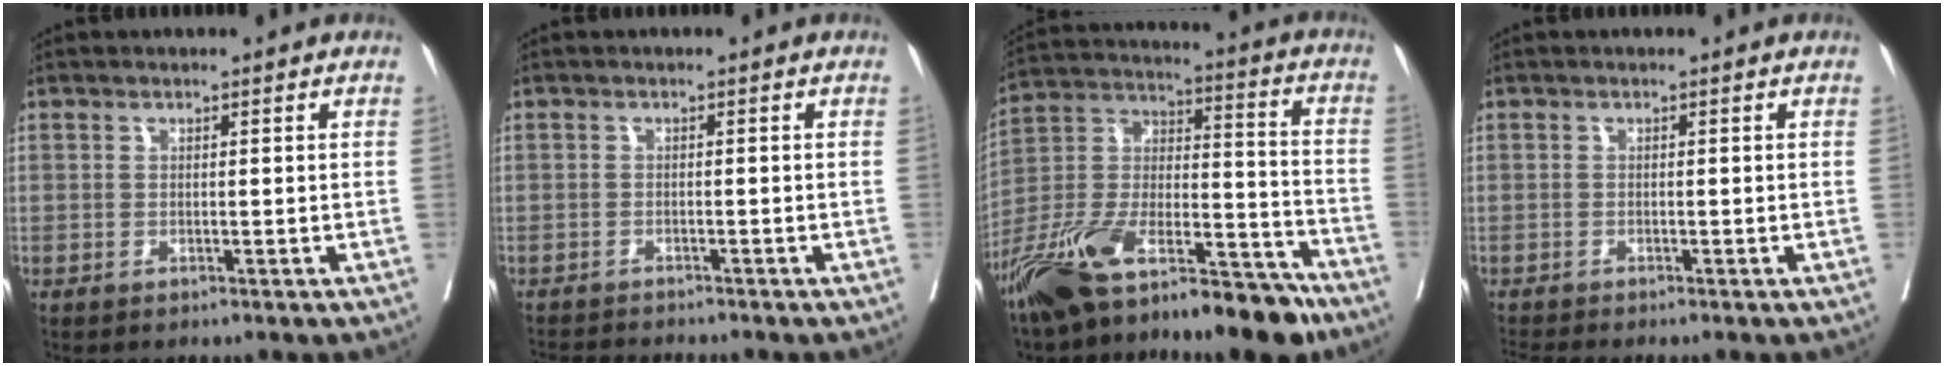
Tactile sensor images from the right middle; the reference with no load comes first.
{"total": 4.8, "force": [-4.6, -0.2, 1.1], "torque": [-0.017, -0.015, -0.074]}
{"total": 21.5, "force": [-16.5, 5.8, 12.5], "torque": [-0.226, 0.016, -0.291]}
{"total": 2.2, "force": [-1.9, -1.0, 0.3], "torque": [-0.017, -0.014, -0.039]}